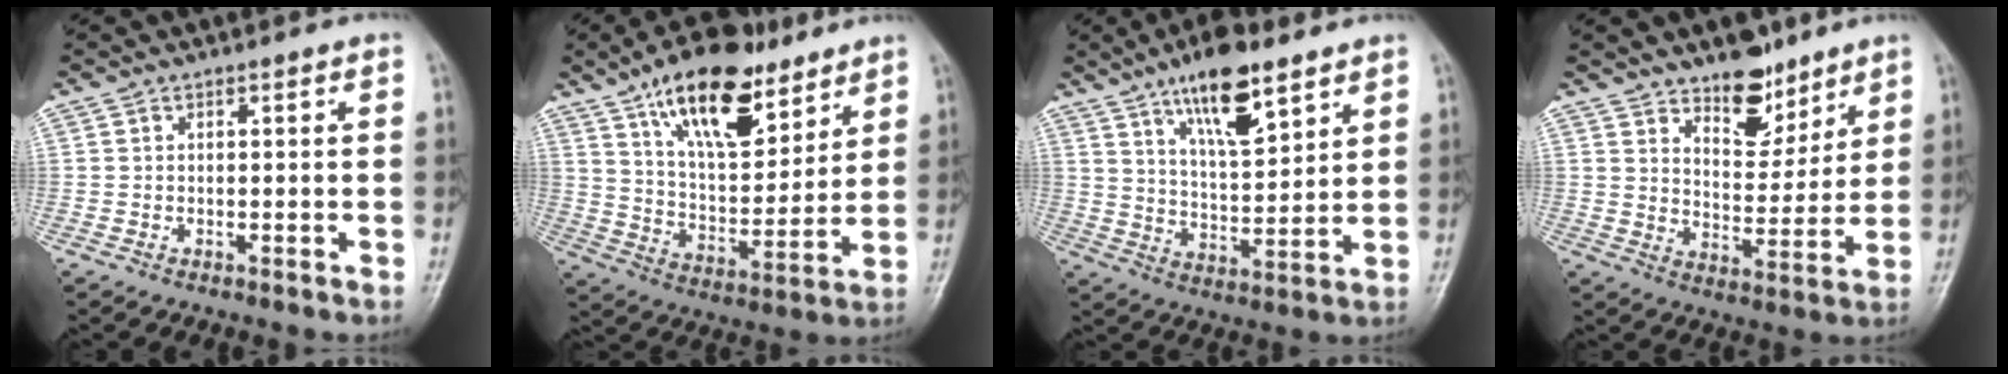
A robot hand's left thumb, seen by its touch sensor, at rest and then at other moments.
{"total": 19.2, "force": [11.9, 8.4, 12.5], "torque": [-0.162, -0.056, 0.208]}
{"total": 13.4, "force": [8.3, 4.5, 9.5], "torque": [-0.137, -0.046, 0.144]}
{"total": 10.1, "force": [7.4, 4.9, 4.7], "torque": [-0.042, -0.056, 0.125]}